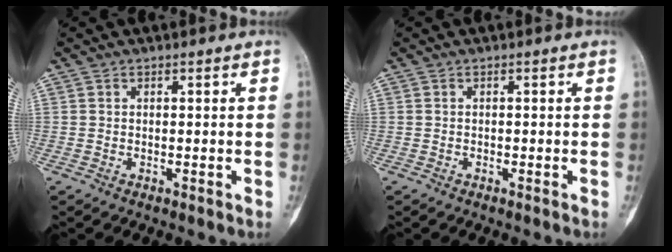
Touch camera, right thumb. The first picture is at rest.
{"total": 0.0}